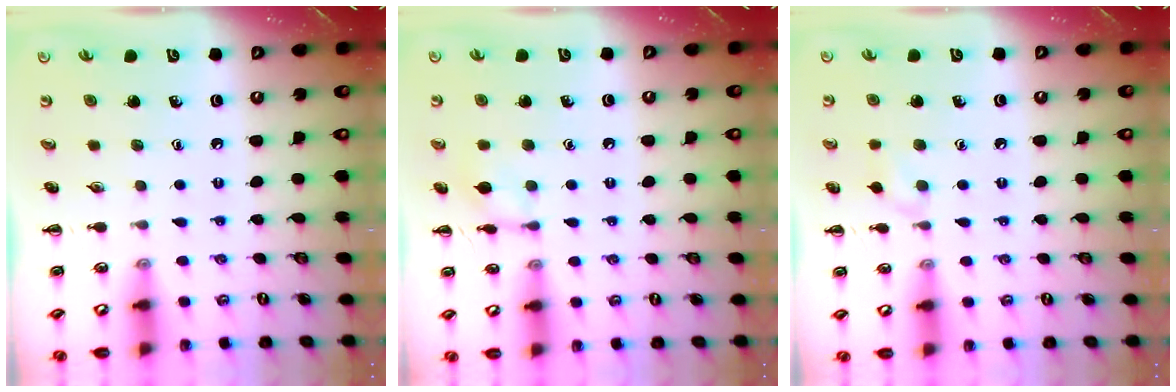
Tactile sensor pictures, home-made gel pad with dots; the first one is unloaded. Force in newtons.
{"total": 7.2, "press": 7.1, "slide": 1.4}
{"total": 4.8, "press": 4.4, "slide": 1.8}